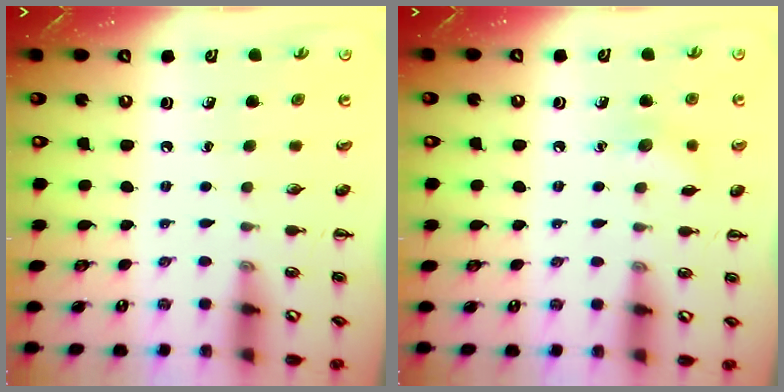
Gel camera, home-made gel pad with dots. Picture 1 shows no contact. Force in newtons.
{"total": 6.6, "press": 6.3, "slide": 1.7}